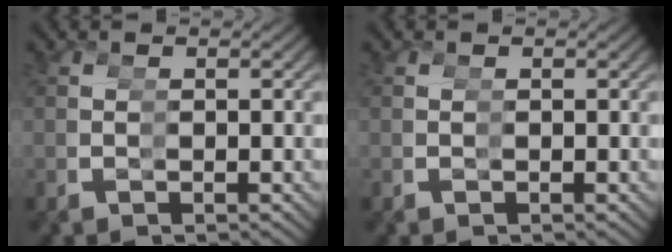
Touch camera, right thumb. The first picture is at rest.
{"total": 0.0}